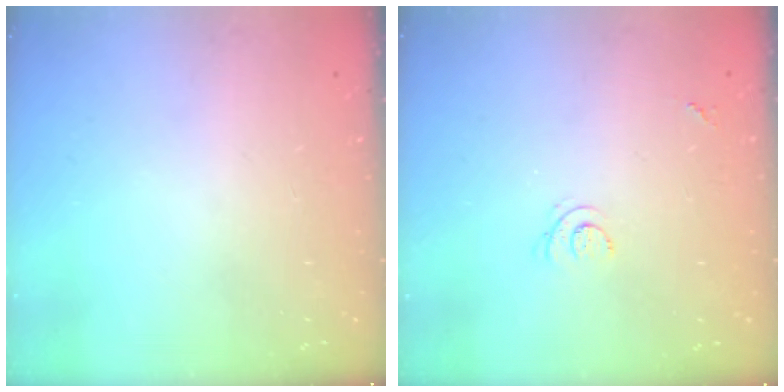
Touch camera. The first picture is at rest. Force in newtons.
{"total": 3.7, "press": 3.6, "slide": 0.8}